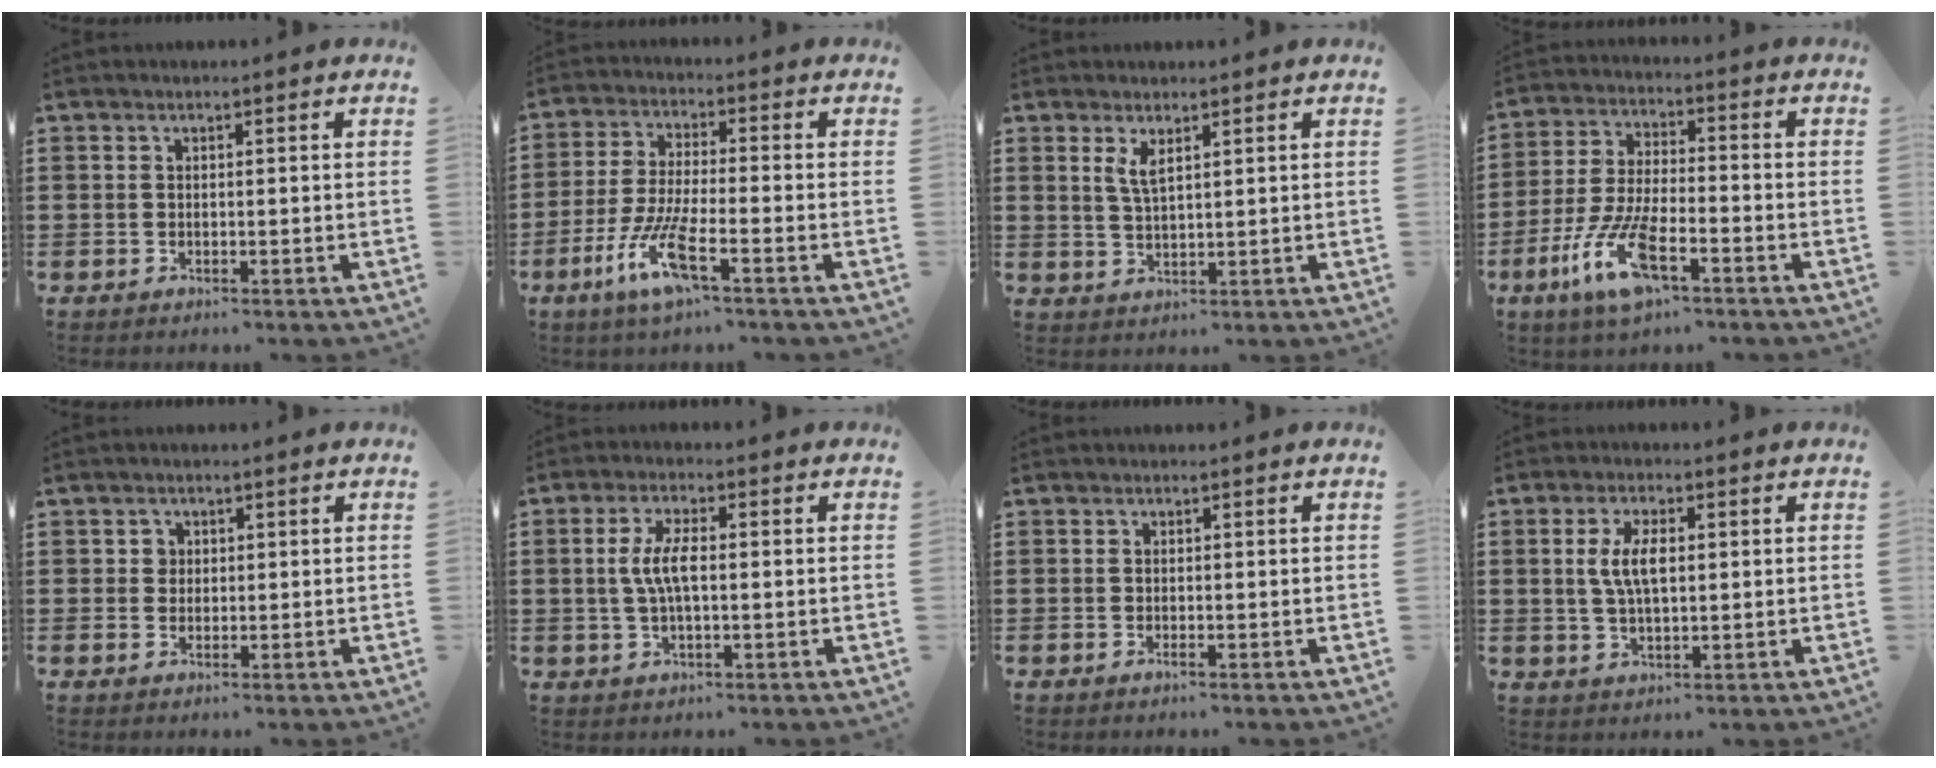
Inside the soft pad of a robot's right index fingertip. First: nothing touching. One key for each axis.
{"total": 8.6, "fx": -4.5, "fy": 1.4, "fz": 7.1, "tx": -0.168, "ty": -0.017, "tz": -0.089}
{"total": 2.8, "fx": 1.6, "fy": 0.8, "fz": 2.1, "tx": -0.046, "ty": 0.003, "tz": 0.027}
{"total": 10.5, "fx": -5.4, "fy": 3.1, "fz": 8.5, "tx": -0.200, "ty": -0.011, "tz": -0.105}
{"total": 1.6, "fx": 0.4, "fy": 1.5, "fz": 0.4, "tx": -0.014, "ty": 0.007, "tz": 0.008}
{"total": 5.3, "fx": 0.0, "fy": 1.7, "fz": 5.0, "tx": -0.107, "ty": 0.000, "tz": -0.007}
{"total": 0.5, "fx": -0.2, "fy": 0.0, "fz": 0.5, "tx": -0.008, "ty": -0.003, "tz": -0.003}
{"total": 5.6, "fx": 0.7, "fy": 2.3, "fz": 5.0, "tx": -0.109, "ty": 0.007, "tz": 0.007}